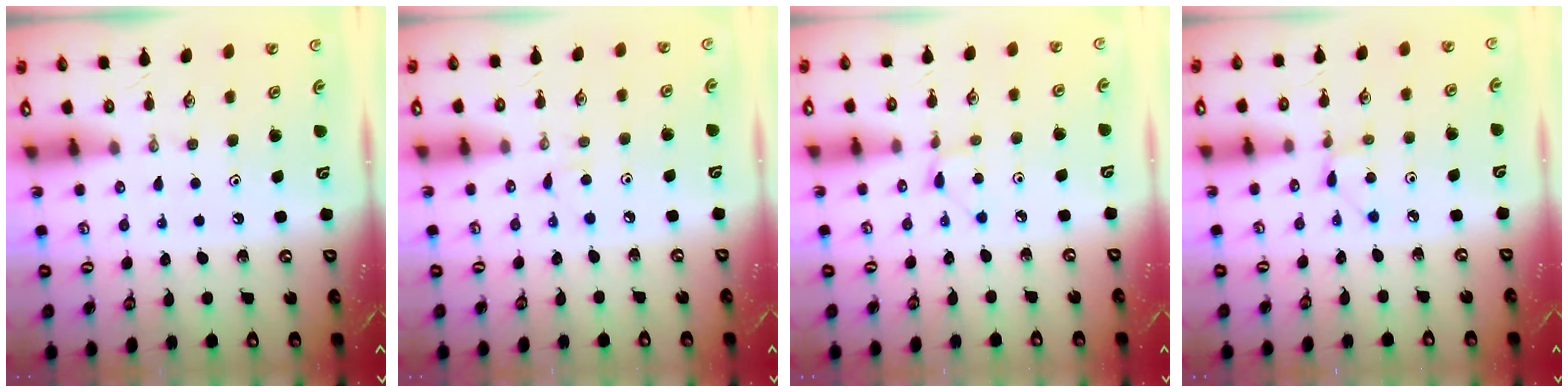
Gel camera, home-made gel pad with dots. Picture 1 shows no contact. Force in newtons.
{"total": 2.9, "press": 2.9, "slide": 0.4}
{"total": 3.0, "press": 3.0, "slide": 0.5}
{"total": 2.6, "press": 2.6, "slide": 0.3}